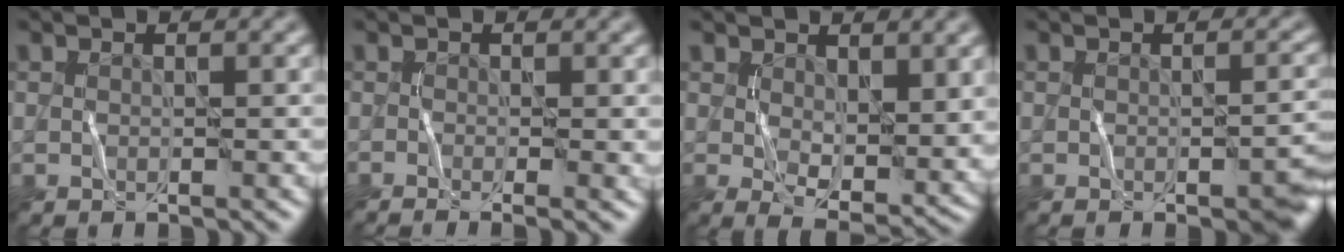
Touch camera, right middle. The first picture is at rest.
{"total": 1.5, "force": [-0.7, 0.1, 1.3], "torque": [-0.022, 0.000, -0.007]}
{"total": 4.1, "force": [1.4, 1.7, 3.4], "torque": [-0.073, -0.009, 0.040]}
{"total": 2.7, "force": [-0.8, 0.4, 2.5], "torque": [-0.025, 0.011, -0.001]}